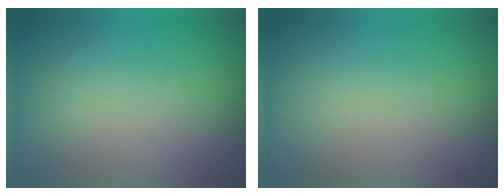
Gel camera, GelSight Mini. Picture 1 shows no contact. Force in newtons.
{"total": 0.0}